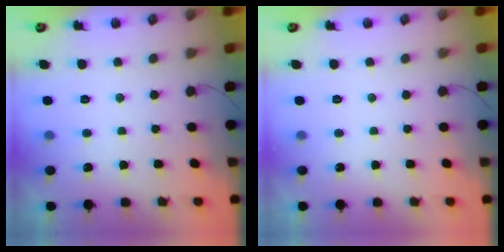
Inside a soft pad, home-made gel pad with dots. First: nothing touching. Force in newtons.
{"total": 0.0}